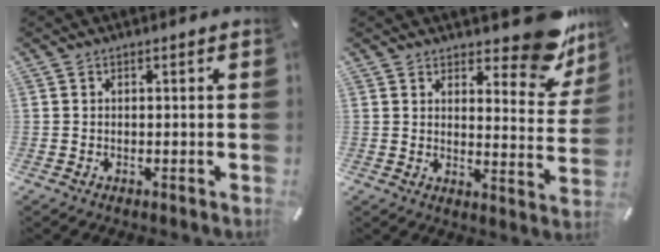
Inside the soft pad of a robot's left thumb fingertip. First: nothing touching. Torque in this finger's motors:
{"motor_torque": [0.84, -0.54, 0.27, -0.13, 0.01]}